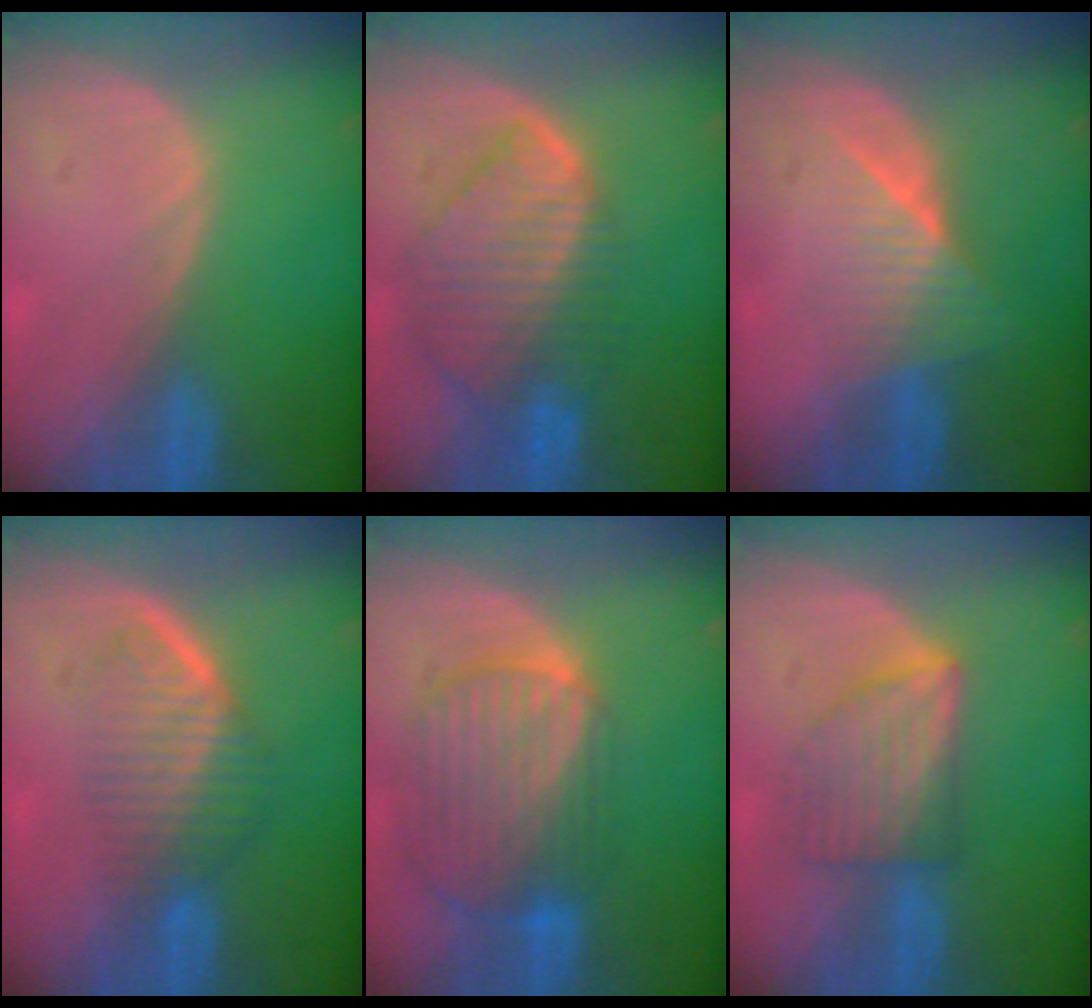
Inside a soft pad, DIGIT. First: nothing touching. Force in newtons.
{"total": 9.7, "press": 8.5, "slide": 4.7}
{"total": 6.3, "press": 5.5, "slide": 3.0}
{"total": 6.7, "press": 5.8, "slide": 3.3}
{"total": 10.3, "press": 8.7, "slide": 5.6}
{"total": 6.1, "press": 6.1, "slide": 0.2}